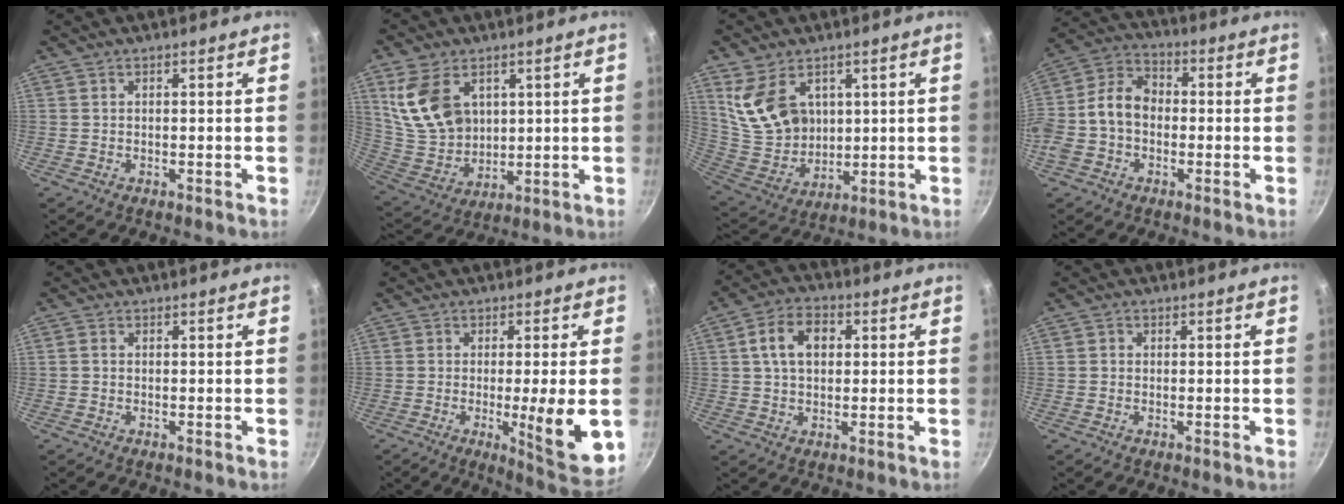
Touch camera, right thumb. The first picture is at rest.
{"total": 14.4, "force": [5.2, 10.0, 8.9], "torque": [-0.146, -0.029, 0.122]}
{"total": 13.6, "force": [5.3, 9.5, 8.1], "torque": [-0.130, -0.037, 0.125]}
{"total": 12.9, "force": [-0.8, 9.6, 8.6], "torque": [-0.143, 0.035, -0.033]}
{"total": 1.0, "force": [-0.1, 0.8, 0.5], "torque": [-0.009, 0.004, -0.003]}
{"total": 11.8, "force": [-1.9, 1.6, 11.5], "torque": [-0.158, -0.009, -0.021]}
{"total": 8.8, "force": [1.8, 6.1, 6.1], "torque": [-0.087, 0.014, 0.023]}
{"total": 1.0, "force": [-0.1, 0.9, 0.3], "torque": [-0.003, 0.003, -0.004]}